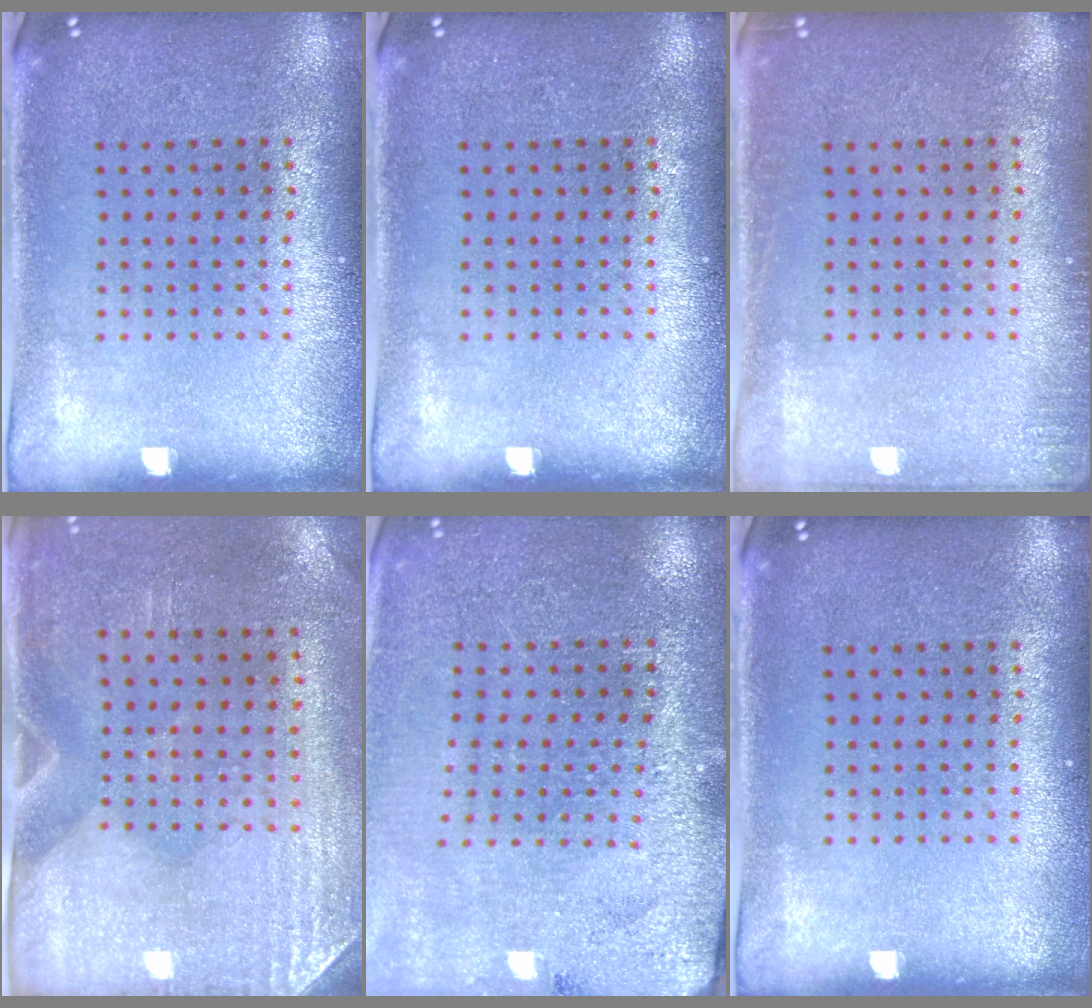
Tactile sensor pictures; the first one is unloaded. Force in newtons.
{"total": 0.0}
{"total": 1.1, "press": 1.1, "slide": 0.2}
{"total": 2.9, "press": 2.5, "slide": 1.5}
{"total": 2.8, "press": 2.8, "slide": 0.1}
{"total": 0.0}